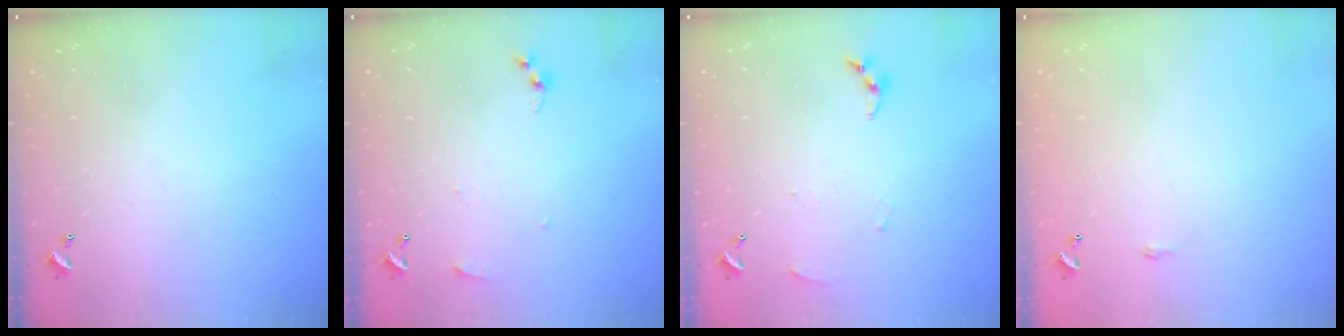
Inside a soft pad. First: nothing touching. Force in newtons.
{"total": 3.8, "press": 3.8, "slide": 0.5}
{"total": 4.6, "press": 4.6, "slide": 0.4}
{"total": 0.6, "press": 0.6, "slide": 0.2}